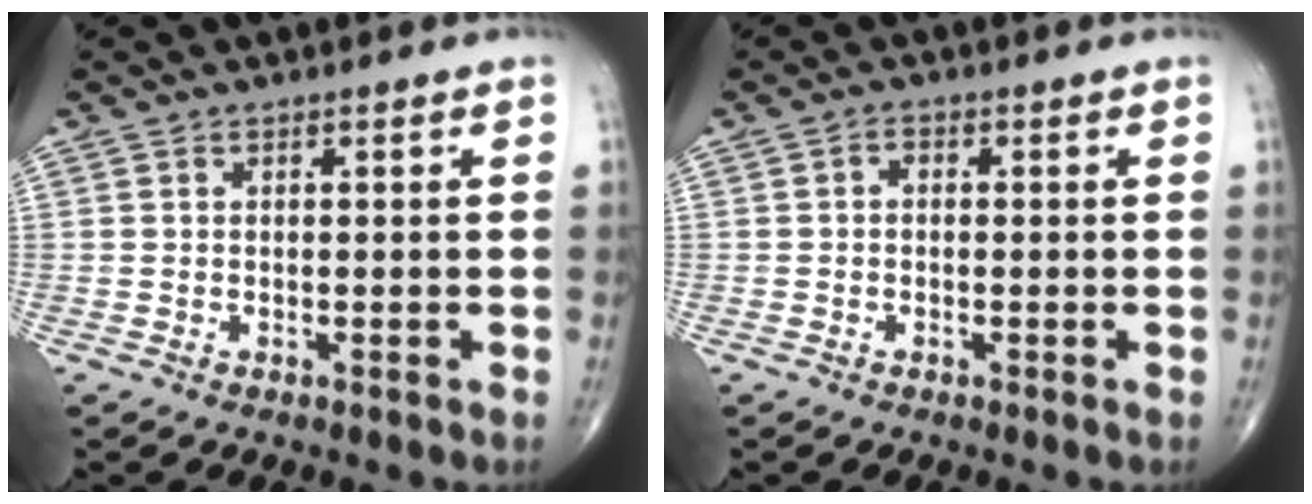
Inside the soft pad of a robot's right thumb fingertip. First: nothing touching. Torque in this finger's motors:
{"motor_torque": [-0.10, -0.08, 0.28, 0.02, -0.04]}